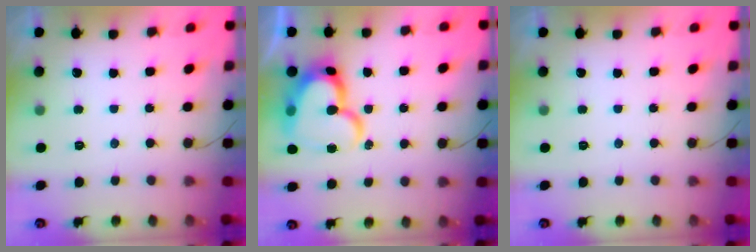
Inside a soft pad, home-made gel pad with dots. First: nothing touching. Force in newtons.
{"total": 19.4, "press": 19.4, "slide": 1.5}
{"total": 0.0}